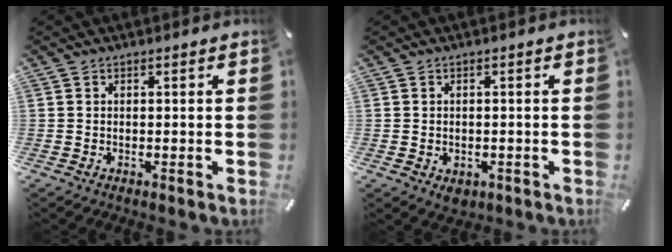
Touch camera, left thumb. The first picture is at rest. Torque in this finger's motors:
{"motor_torque": [0.01, 0.02, 0.12, -0.12, 0.03]}